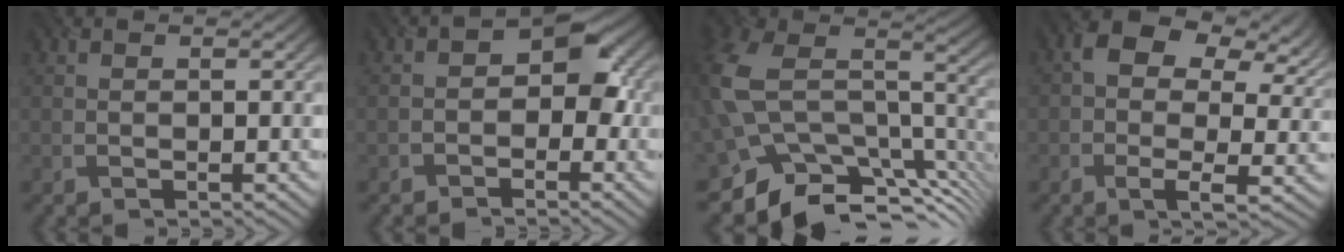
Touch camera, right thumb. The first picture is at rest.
{"total": 4.2, "force": [-0.9, 2.9, 2.9], "torque": [-0.022, 0.005, -0.021]}
{"total": 15.1, "force": [-5.8, 10.6, 9.1], "torque": [-0.218, -0.044, -0.077]}
{"total": 12.4, "force": [3.4, 7.4, 9.4], "torque": [-0.171, -0.008, 0.063]}